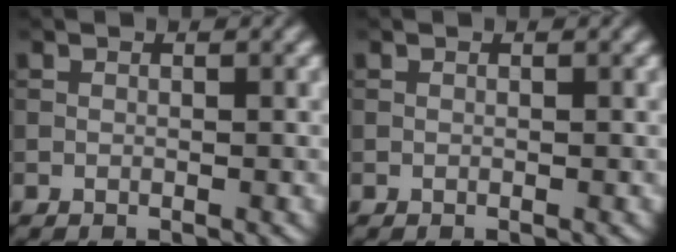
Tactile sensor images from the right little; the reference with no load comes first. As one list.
[{"total": 0.0}]